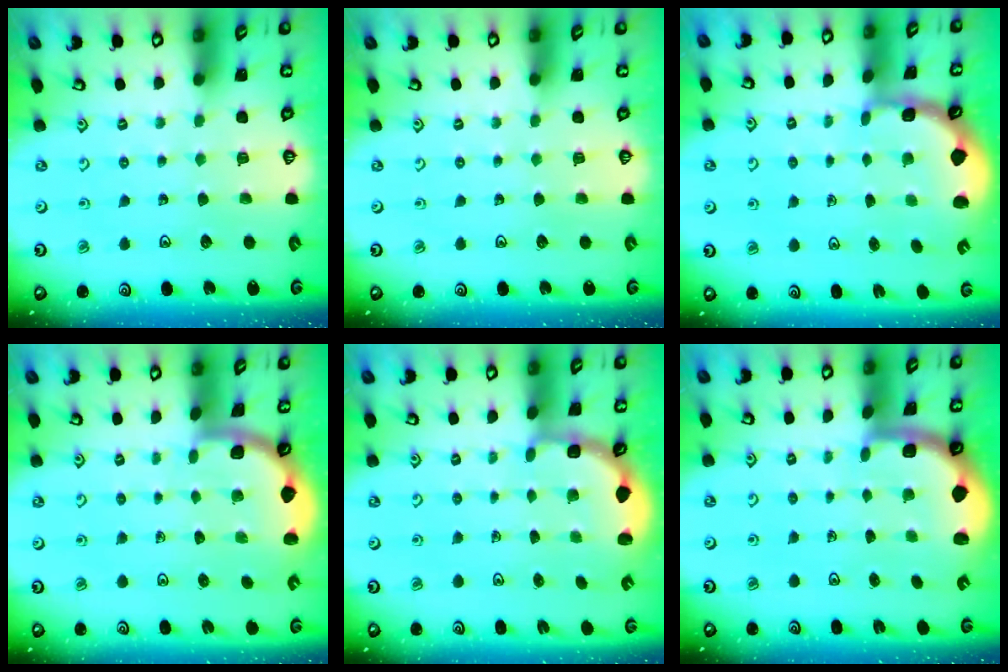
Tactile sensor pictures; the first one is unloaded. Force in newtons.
{"total": 0.0}
{"total": 1.8, "press": 1.7, "slide": 0.5}
{"total": 1.8, "press": 1.8, "slide": 0.1}
{"total": 2.9, "press": 2.5, "slide": 1.4}
{"total": 1.7, "press": 1.7, "slide": 0.3}